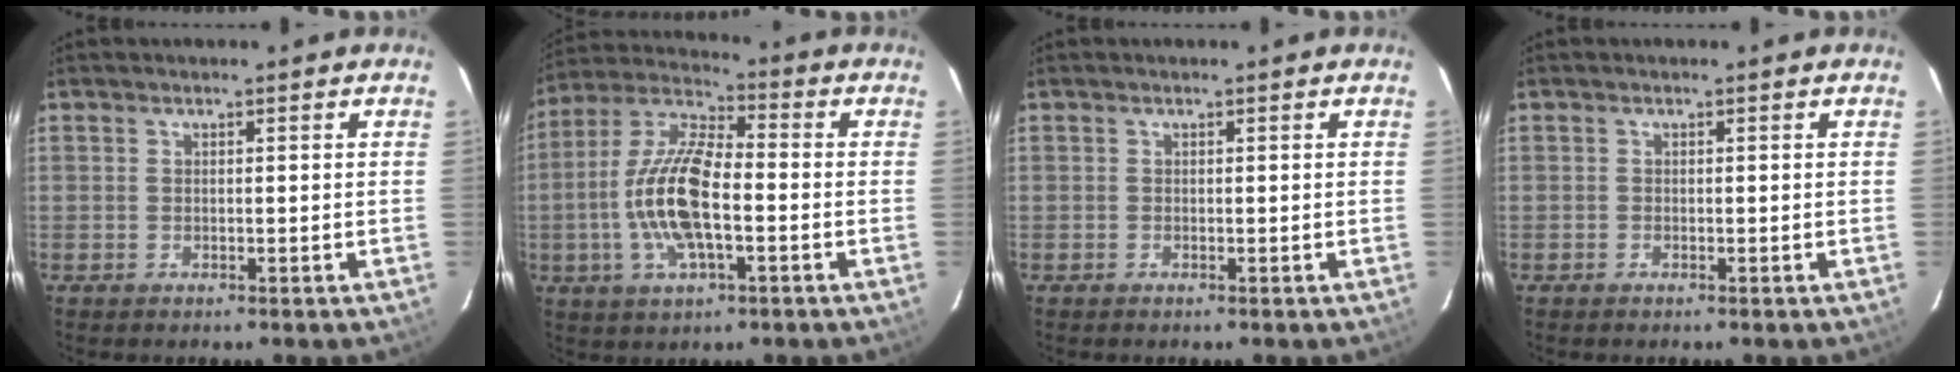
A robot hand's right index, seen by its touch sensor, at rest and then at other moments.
{"total": 14.9, "force": [-2.9, 5.6, 13.5], "torque": [-0.281, 0.004, -0.061]}
{"total": 0.0}
{"total": 0.0}